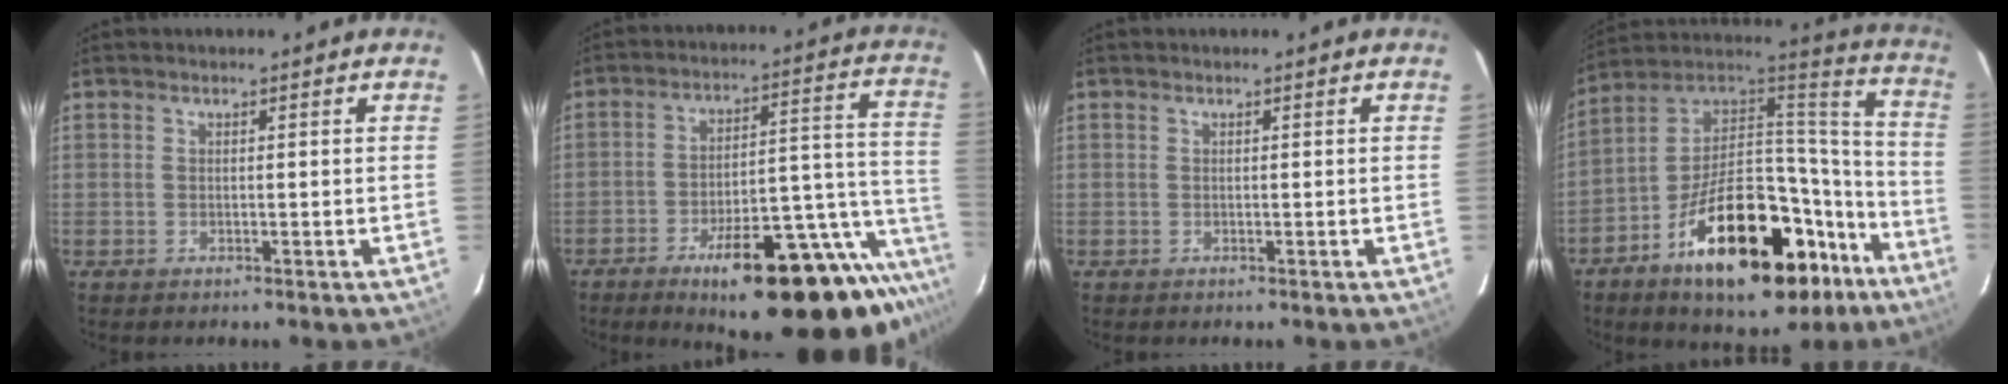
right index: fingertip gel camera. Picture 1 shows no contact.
{"total": 25.1, "force": [-17.9, 5.8, 16.7], "torque": [-0.210, -0.004, -0.249]}
{"total": 0.0}
{"total": 29.4, "force": [-15.7, 13.8, 20.6], "torque": [-0.321, 0.041, -0.229]}